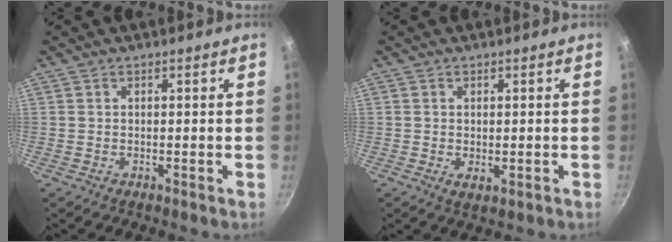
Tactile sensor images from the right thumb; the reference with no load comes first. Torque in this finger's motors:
{"motor_torque": [-0.47, 0.01, -0.29, 0.28, 0.02]}